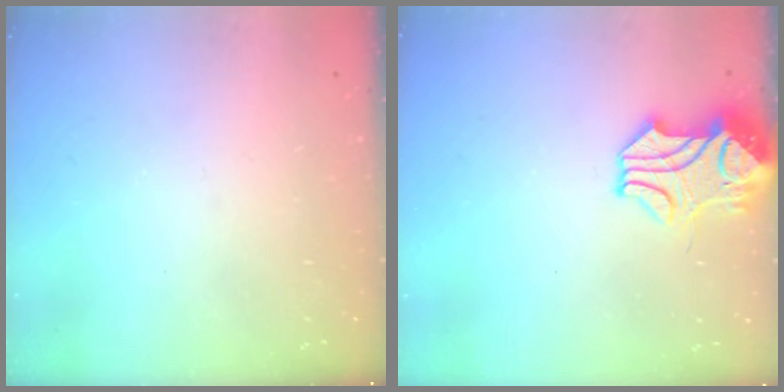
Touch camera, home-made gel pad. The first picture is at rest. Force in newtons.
{"total": 3.9, "press": 3.7, "slide": 1.1}